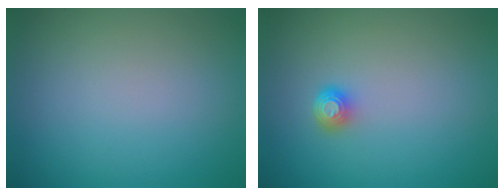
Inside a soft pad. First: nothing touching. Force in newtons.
{"total": 1.5, "press": 1.2, "slide": 0.9}